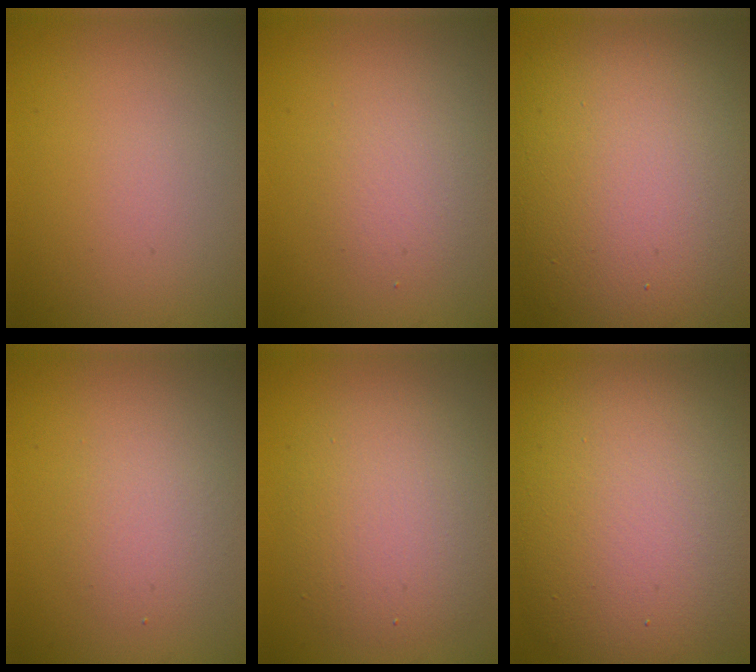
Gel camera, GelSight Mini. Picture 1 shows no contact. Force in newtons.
{"total": 2.2, "press": 2.2, "slide": 0.2}
{"total": 16.3, "press": 16.2, "slide": 1.2}
{"total": 2.3, "press": 2.3, "slide": 0.0}
{"total": 5.6, "press": 5.6, "slide": 0.5}
{"total": 13.8, "press": 13.8, "slide": 0.8}